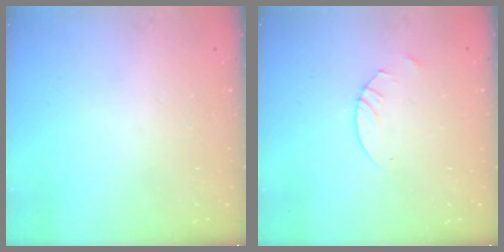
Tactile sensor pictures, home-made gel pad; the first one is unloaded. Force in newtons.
{"total": 2.4, "press": 2.4, "slide": 0.1}